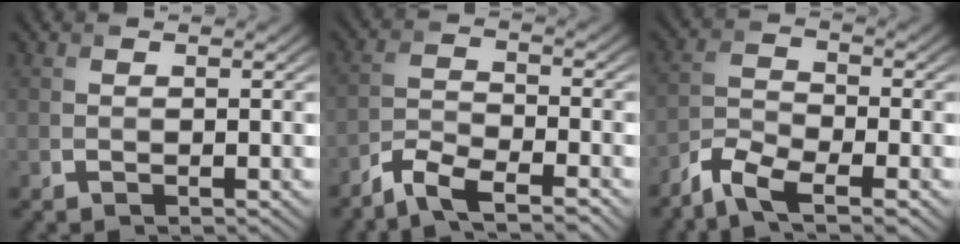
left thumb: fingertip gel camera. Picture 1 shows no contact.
{"total": 5.5, "force": [-4.4, 1.3, 2.9], "torque": [-0.064, -0.004, -0.093]}
{"total": 5.9, "force": [-4.4, 1.6, 3.5], "torque": [-0.080, -0.007, -0.098]}